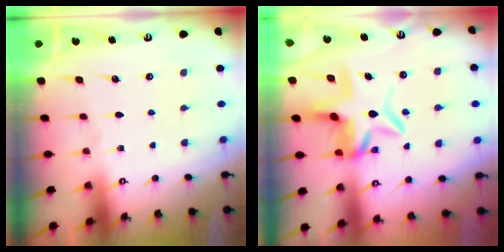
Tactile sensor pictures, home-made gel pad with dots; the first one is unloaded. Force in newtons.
{"total": 8.9, "press": 8.3, "slide": 3.0}